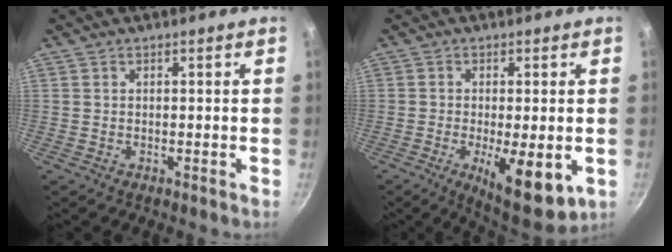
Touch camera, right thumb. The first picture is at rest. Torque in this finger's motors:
{"motor_torque": [1.50, 1.71, 0.02, 0.02, 0.29]}